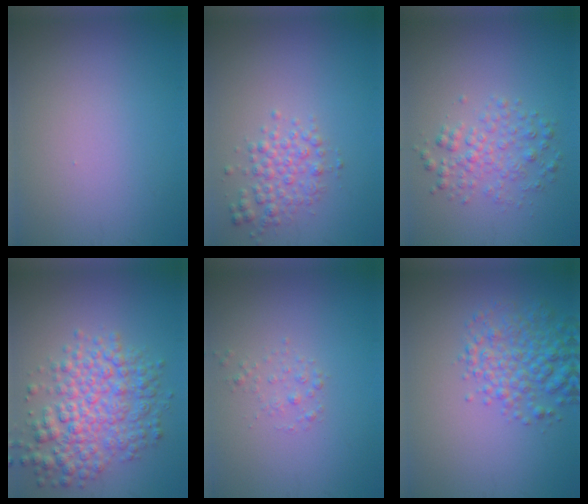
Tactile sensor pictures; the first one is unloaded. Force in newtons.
{"total": 2.5, "press": 2.5, "slide": 0.0}
{"total": 2.8, "press": 2.8, "slide": 0.0}
{"total": 6.3, "press": 6.3, "slide": 0.1}
{"total": 1.0, "press": 1.0, "slide": 0.0}
{"total": 4.6, "press": 4.6, "slide": 0.2}